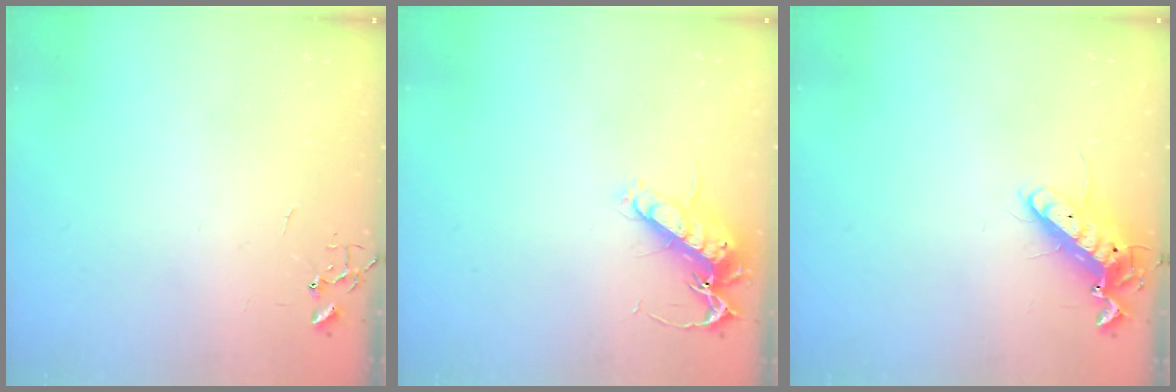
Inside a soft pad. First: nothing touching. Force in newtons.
{"total": 14.1, "press": 13.9, "slide": 1.9}
{"total": 12.0, "press": 11.8, "slide": 2.1}